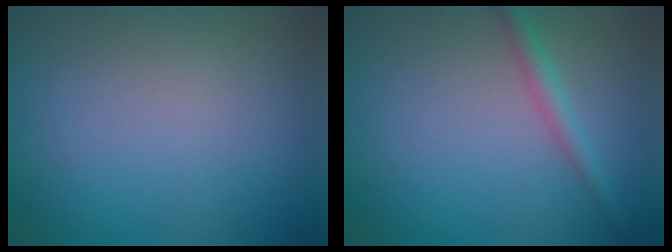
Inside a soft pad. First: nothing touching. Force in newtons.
{"total": 1.9, "press": 1.9, "slide": 0.0}